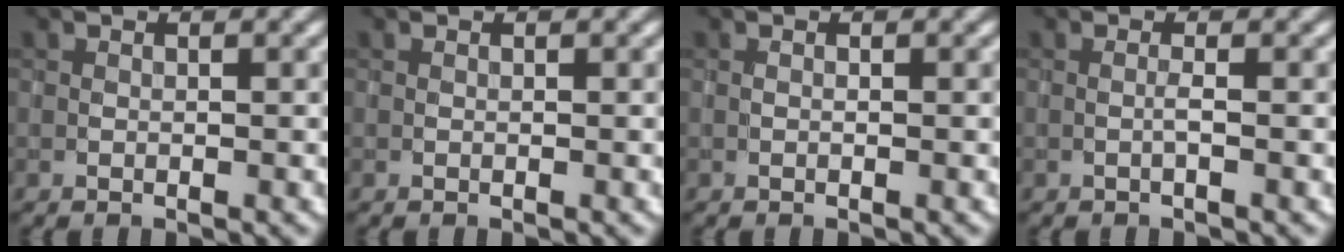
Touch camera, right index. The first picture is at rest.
{"total": 0.0}
{"total": 0.0}
{"total": 0.7, "force": [-0.2, -0.1, 0.7], "torque": [-0.014, 0.002, -0.006]}